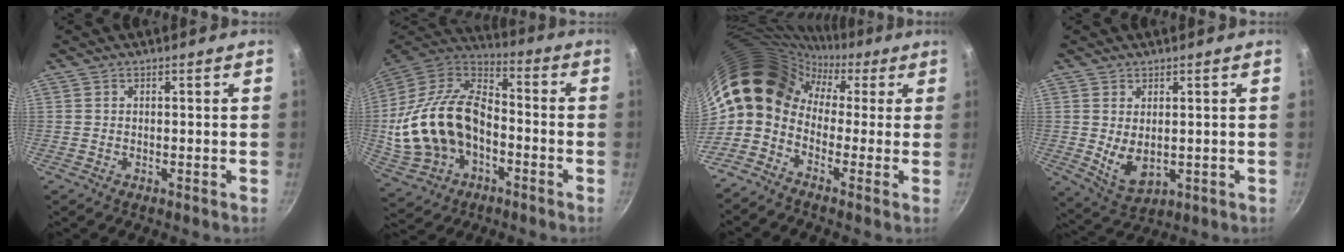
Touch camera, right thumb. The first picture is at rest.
{"total": 23.0, "force": [-3.8, 15.4, 16.7], "torque": [-0.318, 0.043, -0.064]}
{"total": 15.3, "force": [0.5, 12.1, 9.4], "torque": [-0.153, 0.050, -0.019]}
{"total": 6.4, "force": [0.4, 3.8, 5.1], "torque": [-0.081, -0.021, 0.025]}